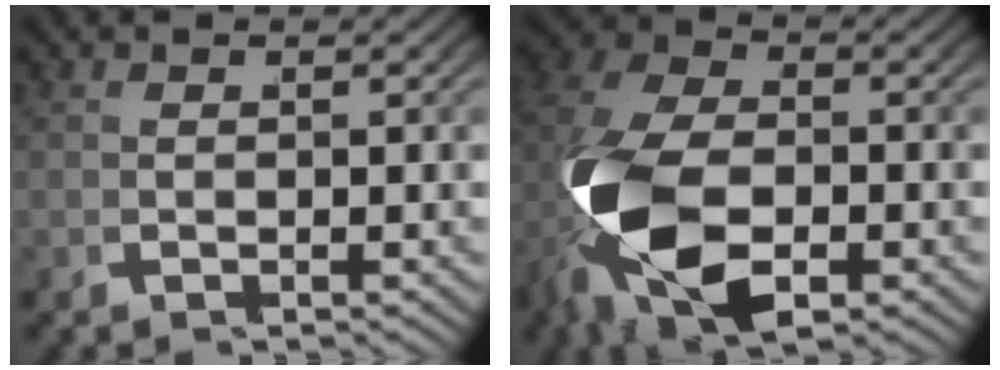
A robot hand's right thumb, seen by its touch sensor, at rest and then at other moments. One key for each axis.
{"total": 13.2, "fx": -2.5, "fy": 8.2, "fz": 10.0, "tx": -0.241, "ty": -0.042, "tz": -0.020}